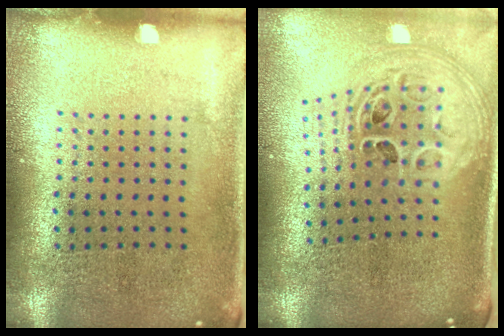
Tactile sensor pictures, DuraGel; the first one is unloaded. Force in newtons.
{"total": 2.9, "press": 2.0, "slide": 2.1}